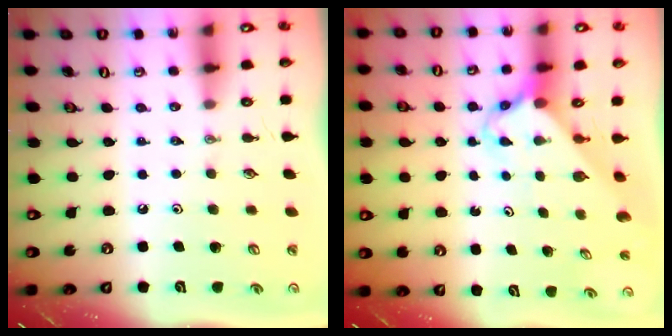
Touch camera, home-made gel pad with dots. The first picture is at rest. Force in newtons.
{"total": 2.6, "press": 2.6, "slide": 0.2}